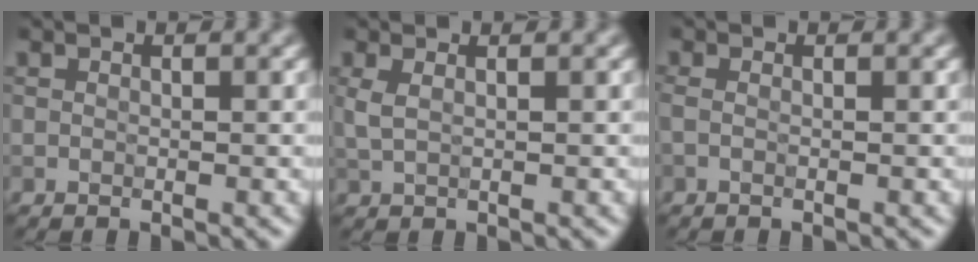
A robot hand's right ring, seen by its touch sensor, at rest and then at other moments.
{"total": 1.3, "force": [0.6, 0.4, 1.1], "torque": [-0.024, 0.005, 0.011]}
{"total": 1.0, "force": [0.0, 0.5, 0.8], "torque": [-0.012, -0.004, -0.006]}